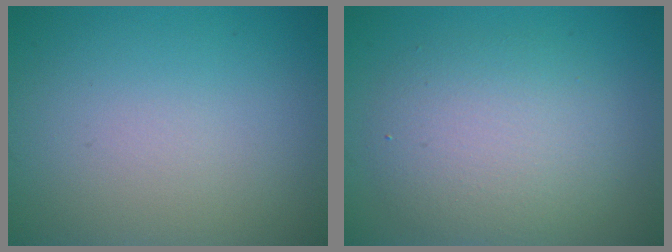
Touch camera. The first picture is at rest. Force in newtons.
{"total": 4.8, "press": 4.8, "slide": 0.1}